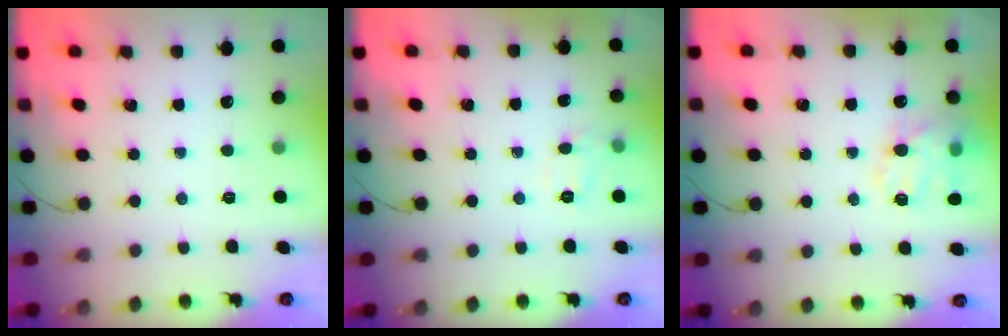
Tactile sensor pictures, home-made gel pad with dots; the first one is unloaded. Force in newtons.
{"total": 6.9, "press": 6.8, "slide": 1.3}
{"total": 15.1, "press": 14.9, "slide": 2.4}